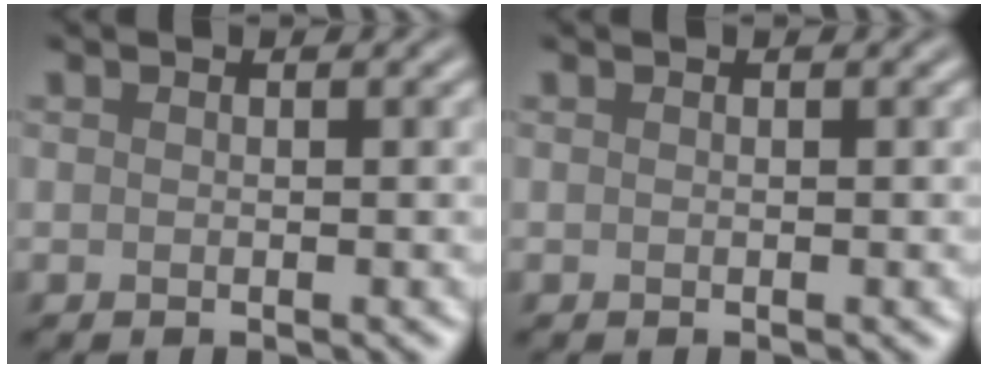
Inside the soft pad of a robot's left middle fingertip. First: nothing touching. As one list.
[{"total": 0.0}]